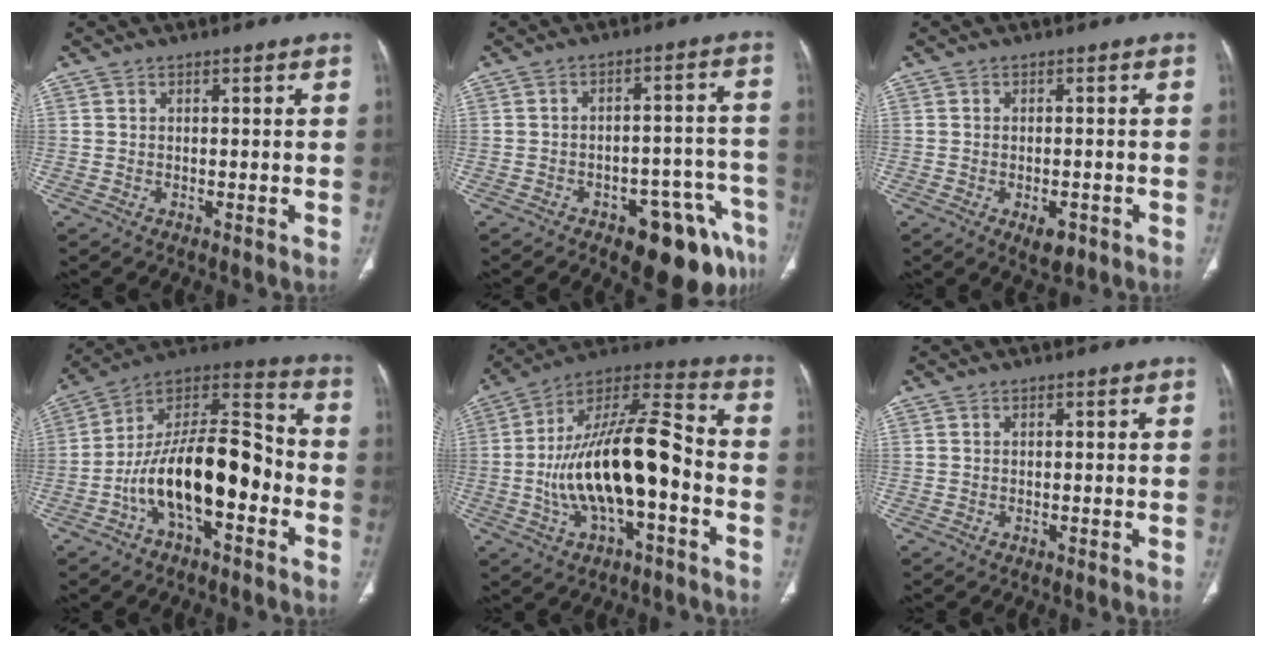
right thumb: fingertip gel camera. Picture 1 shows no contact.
{"total": 14.2, "force": [-8.5, 5.8, 9.7], "torque": [-0.075, 0.063, -0.107]}
{"total": 3.8, "force": [-1.7, 1.9, 2.7], "torque": [-0.034, 0.005, -0.017]}
{"total": 19.8, "force": [-5.7, 9.0, 16.7], "torque": [-0.269, 0.072, -0.098]}
{"total": 21.0, "force": [-4.1, 8.3, 18.8], "torque": [-0.338, 0.049, -0.069]}
{"total": 0.0}